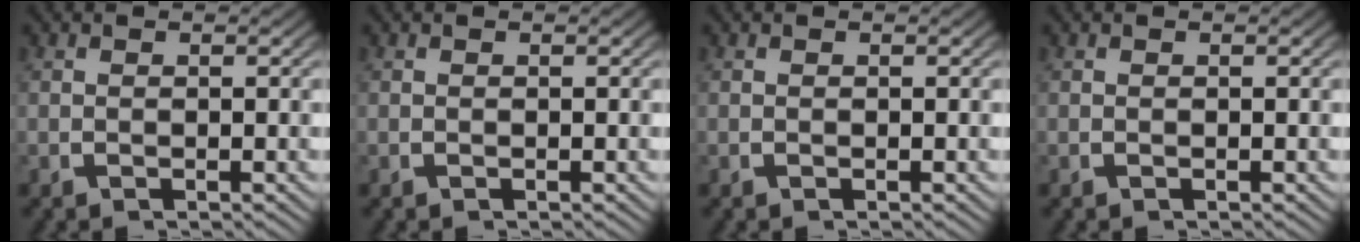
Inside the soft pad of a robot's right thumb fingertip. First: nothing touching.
{"total": 0.0}
{"total": 0.0}
{"total": 0.0}